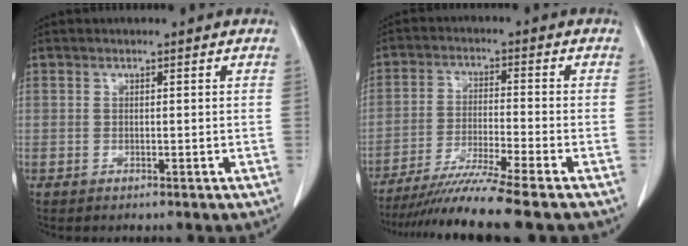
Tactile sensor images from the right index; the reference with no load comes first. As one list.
[{"total": 11.3, "force": [-9.4, -2.3, 5.9], "torque": [-0.092, -0.032, -0.159]}]